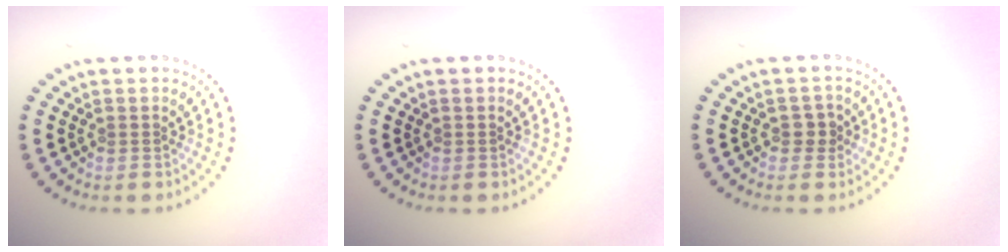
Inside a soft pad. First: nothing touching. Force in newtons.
{"total": 0.0}
{"total": 1.3, "press": 1.3, "slide": 0.3}